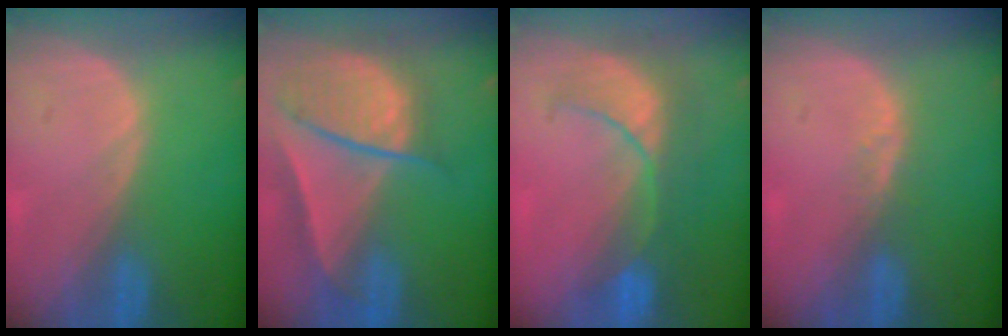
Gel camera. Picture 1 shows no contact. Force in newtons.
{"total": 9.4, "press": 8.0, "slide": 4.8}
{"total": 8.1, "press": 7.9, "slide": 1.6}
{"total": 1.9, "press": 1.4, "slide": 1.3}